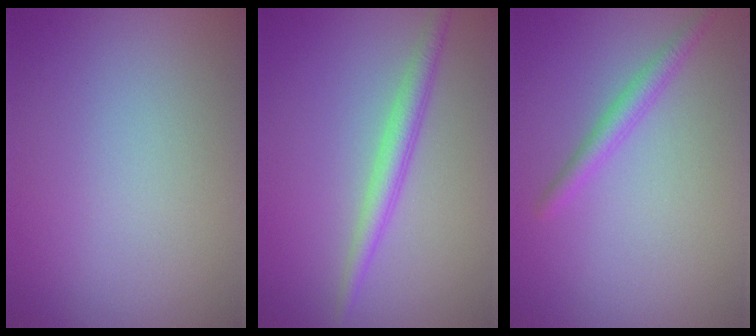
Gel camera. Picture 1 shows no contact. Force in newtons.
{"total": 2.5, "press": 2.5, "slide": 0.1}
{"total": 1.9, "press": 1.9, "slide": 0.2}